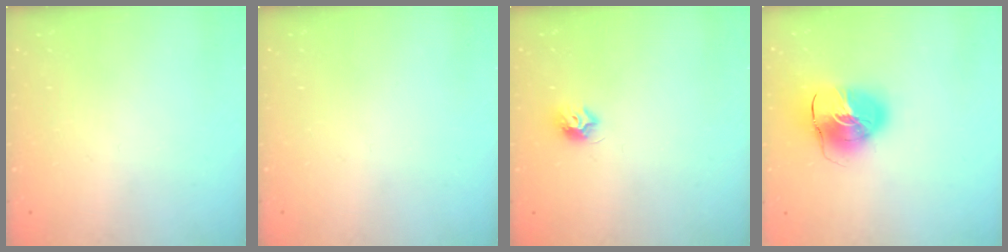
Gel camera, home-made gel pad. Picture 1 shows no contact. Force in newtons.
{"total": 0.0}
{"total": 7.1, "press": 7.1, "slide": 0.5}
{"total": 13.9, "press": 13.8, "slide": 2.1}